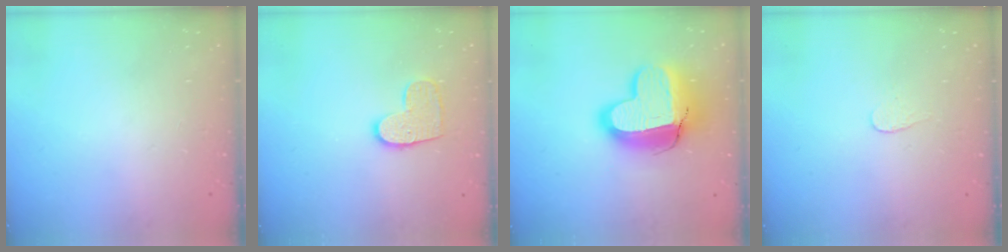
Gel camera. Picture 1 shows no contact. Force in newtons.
{"total": 8.7, "press": 8.7, "slide": 0.4}
{"total": 16.9, "press": 16.8, "slide": 1.4}
{"total": 2.7, "press": 2.7, "slide": 0.3}